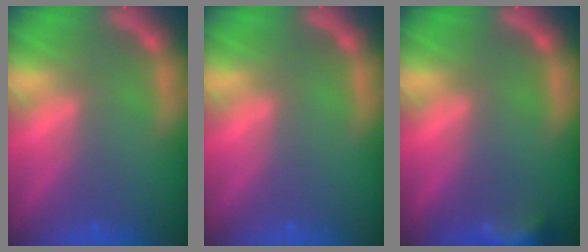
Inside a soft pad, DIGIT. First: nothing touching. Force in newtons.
{"total": 0.0}
{"total": 4.4}